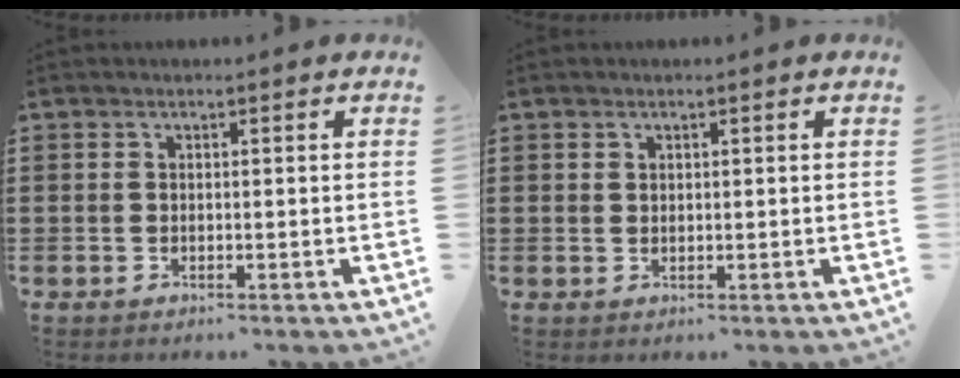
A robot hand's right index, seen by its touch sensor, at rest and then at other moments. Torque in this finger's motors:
{"motor_torque": [-0.27, 0.23, -0.04, -0.01]}